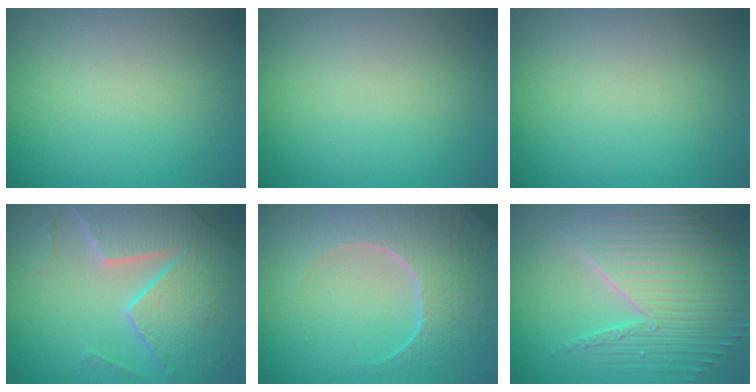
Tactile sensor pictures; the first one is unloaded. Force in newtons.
{"total": 0.0}
{"total": 0.0}
{"total": 8.2, "press": 5.9, "slide": 5.7}
{"total": 6.9, "press": 5.6, "slide": 3.9}
{"total": 6.9, "press": 5.5, "slide": 4.2}